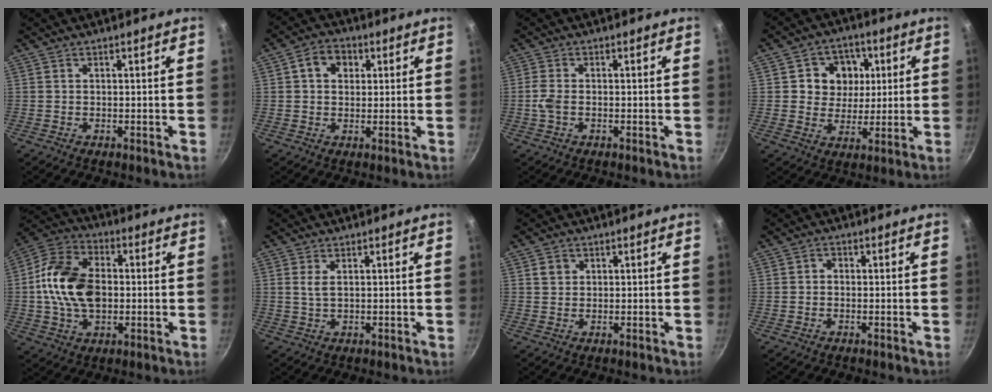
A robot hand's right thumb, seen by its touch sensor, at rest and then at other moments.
{"total": 6.2, "force": [1.9, 4.8, 3.4], "torque": [-0.035, 0.006, 0.021]}
{"total": 2.8, "force": [-0.5, 1.6, 2.3], "torque": [-0.056, 0.005, -0.016]}
{"total": 9.9, "force": [2.1, 8.9, 3.9], "torque": [-0.019, -0.005, 0.027]}
{"total": 16.3, "force": [0.1, 11.0, 12.1], "torque": [-0.201, 0.022, -0.012]}
{"total": 2.2, "force": [0.7, 1.0, 1.8], "torque": [-0.036, -0.003, 0.015]}
{"total": 2.1, "force": [0.7, 1.8, 0.7], "torque": [-0.004, 0.004, 0.012]}
{"total": 1.4, "force": [-0.1, 1.2, 0.7], "torque": [-0.011, 0.007, -0.005]}